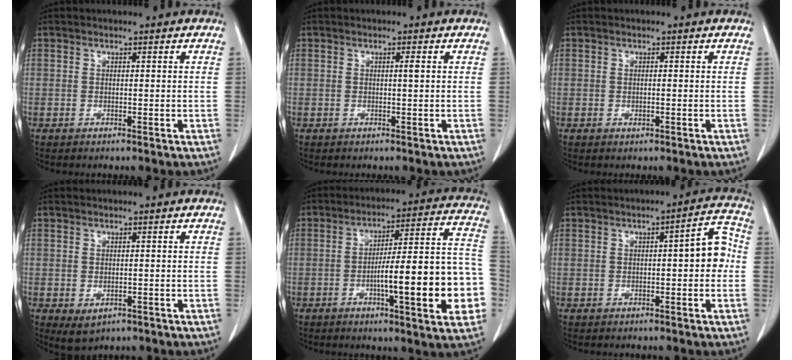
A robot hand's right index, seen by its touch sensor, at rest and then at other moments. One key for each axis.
{"total": 0.7, "fx": 0.1, "fy": -0.1, "fz": 0.7, "tx": -0.011, "ty": 0.000, "tz": 0.002}
{"total": 0.6, "fx": -0.1, "fy": 0.2, "fz": 0.5, "tx": -0.009, "ty": -0.002, "tz": 0.000}
{"total": 2.6, "fx": -1.0, "fy": 1.7, "fz": 1.7, "tx": -0.029, "ty": -0.006, "tz": -0.002}
{"total": 19.1, "fx": -4.8, "fy": 2.7, "fz": 18.3, "tx": -0.194, "ty": 0.031, "tz": -0.059}
{"total": 5.7, "fx": -0.1, "fy": 1.4, "fz": 5.5, "tx": -0.063, "ty": 0.022, "tz": -0.006}